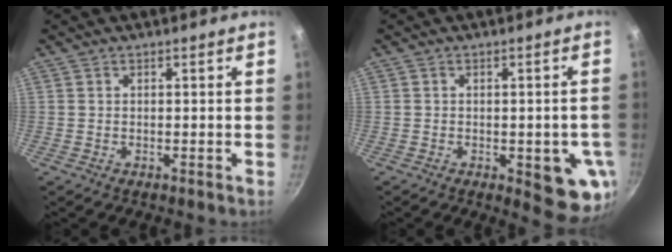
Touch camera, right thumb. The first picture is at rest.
{"total": 10.1, "force": [-2.6, 4.2, 8.8], "torque": [-0.068, 0.000, -0.029]}